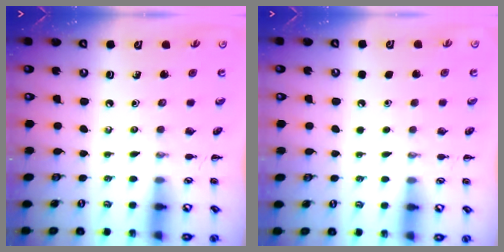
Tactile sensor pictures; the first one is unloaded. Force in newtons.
{"total": 1.7, "press": 1.7, "slide": 0.1}